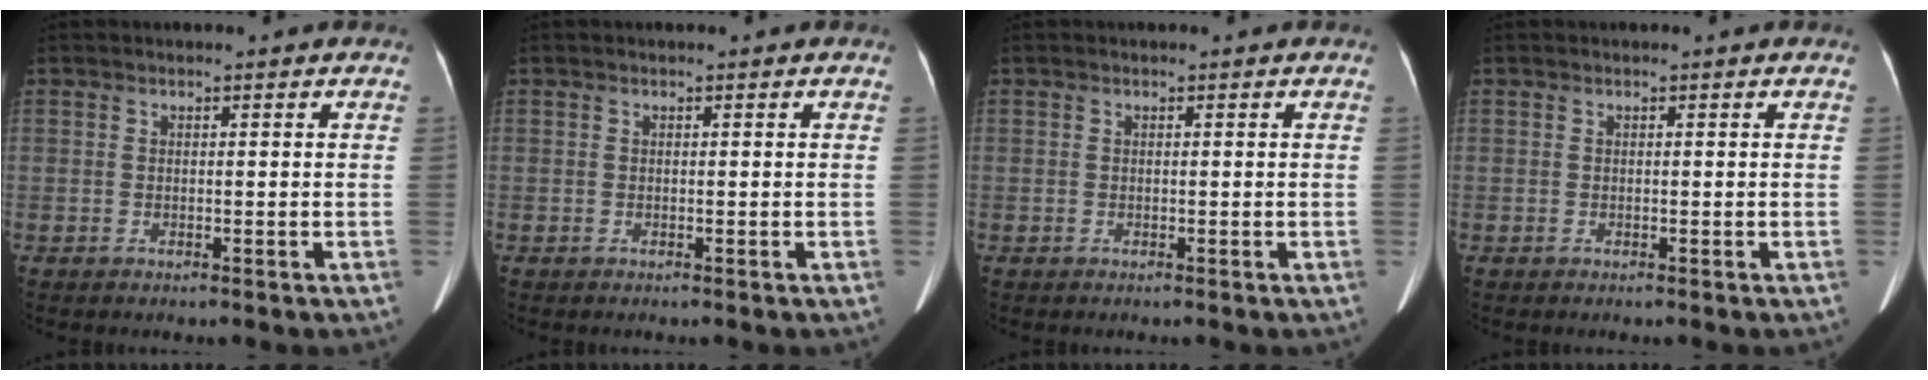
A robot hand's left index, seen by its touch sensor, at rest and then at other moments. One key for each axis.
{"total": 0.0}
{"total": 0.0}
{"total": 0.0}